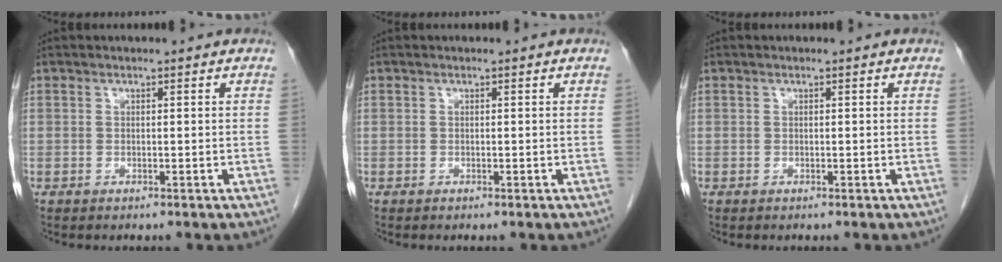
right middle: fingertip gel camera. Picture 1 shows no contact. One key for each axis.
{"total": 0.0}
{"total": 0.0}